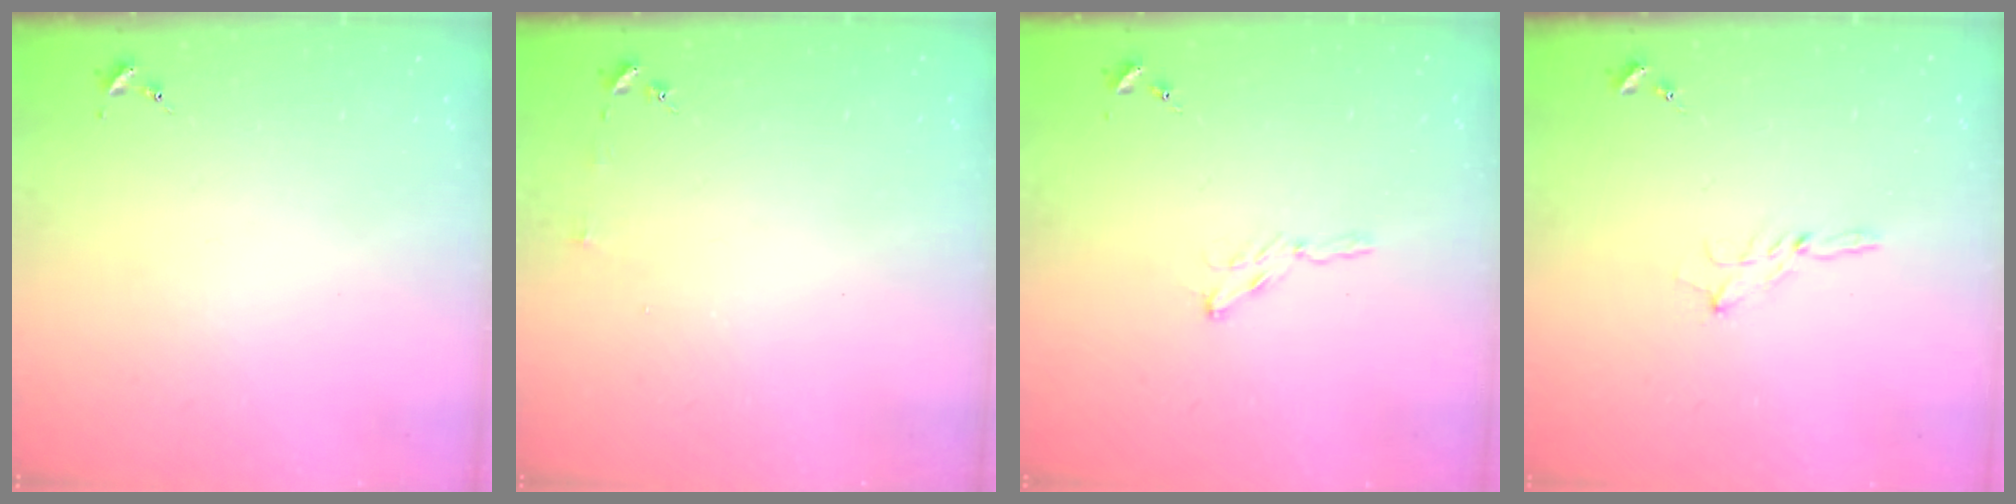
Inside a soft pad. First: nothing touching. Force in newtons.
{"total": 3.0, "press": 3.0, "slide": 0.3}
{"total": 3.9, "press": 3.8, "slide": 0.5}
{"total": 2.5, "press": 2.5, "slide": 0.2}